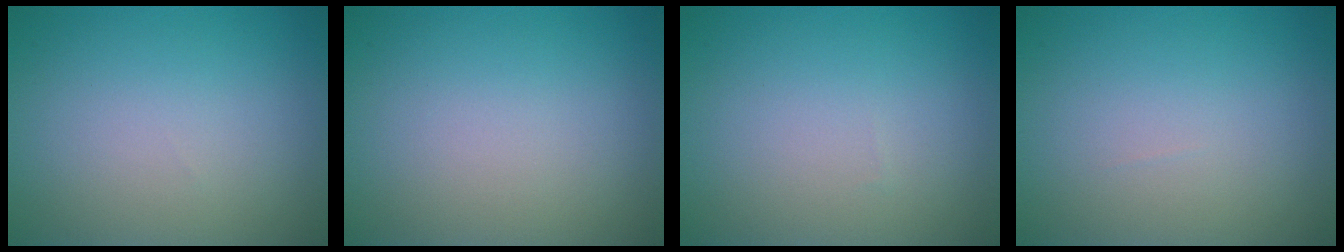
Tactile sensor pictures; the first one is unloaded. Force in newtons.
{"total": 0.0}
{"total": 0.0}
{"total": 0.0}